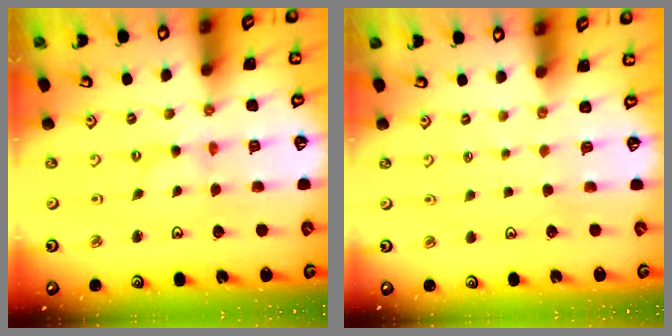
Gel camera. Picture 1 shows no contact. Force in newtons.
{"total": 0.6, "press": 0.6, "slide": 0.1}